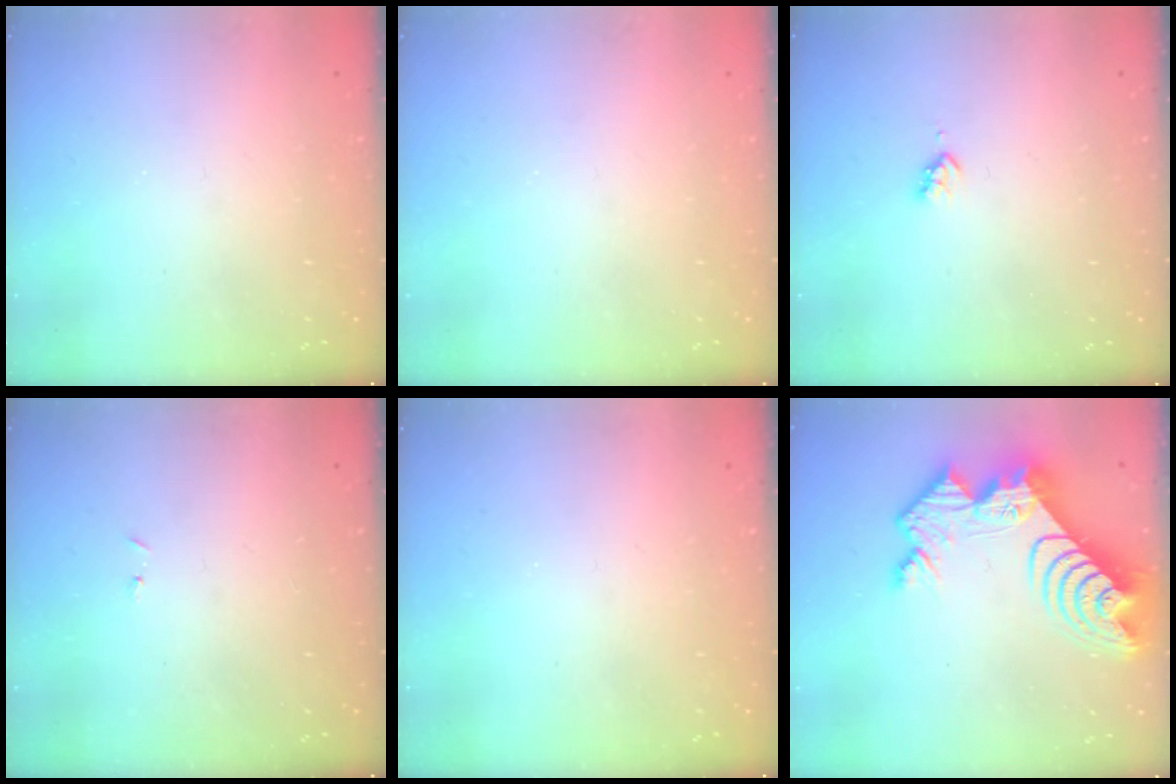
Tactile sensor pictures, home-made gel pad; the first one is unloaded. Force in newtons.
{"total": 0.0}
{"total": 2.3, "press": 2.3, "slide": 0.4}
{"total": 2.9, "press": 2.9, "slide": 0.4}
{"total": 0.0}
{"total": 18.7, "press": 18.6, "slide": 1.6}